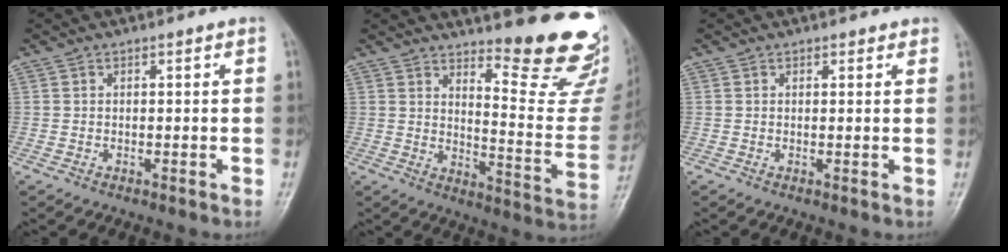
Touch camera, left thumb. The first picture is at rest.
{"total": 19.2, "force": [15.8, 3.8, 10.2], "torque": [-0.095, -0.163, 0.202]}
{"total": 1.0, "force": [0.8, 0.5, 0.2], "torque": [0.005, -0.006, 0.005]}